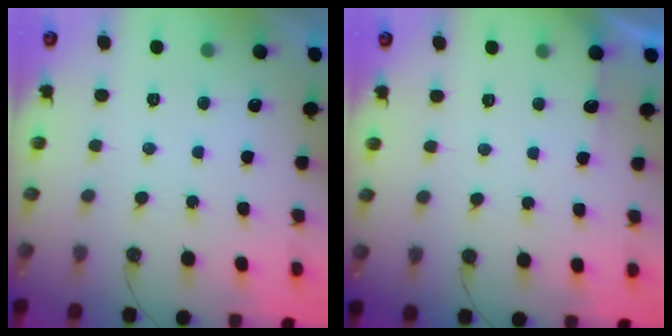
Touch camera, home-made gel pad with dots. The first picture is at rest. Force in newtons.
{"total": 2.9, "press": 2.8, "slide": 0.4}